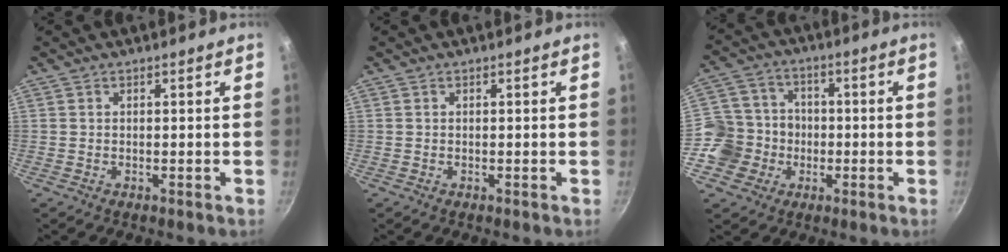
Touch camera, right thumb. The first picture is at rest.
{"total": 0.0}
{"total": 11.0, "force": [-3.0, 10.3, 2.5], "torque": [-0.016, 0.031, -0.056]}